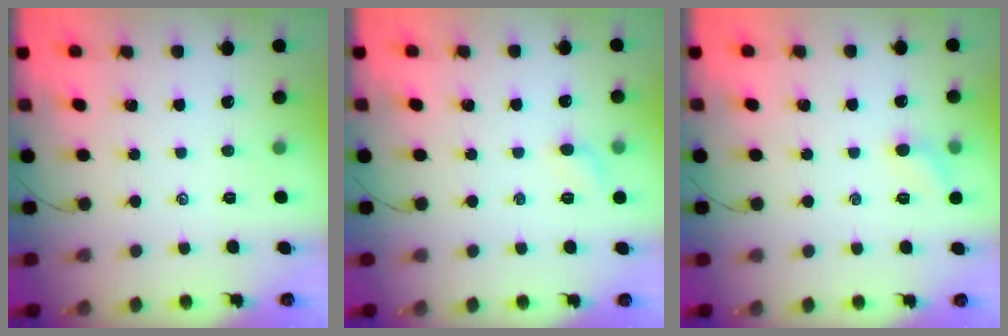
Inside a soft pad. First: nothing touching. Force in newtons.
{"total": 5.0, "press": 4.7, "slide": 1.6}
{"total": 5.3, "press": 5.1, "slide": 1.7}